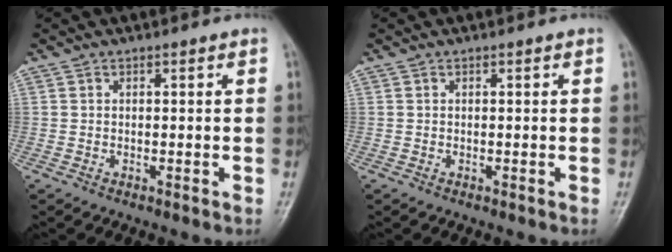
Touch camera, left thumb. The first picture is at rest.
{"total": 0.0}